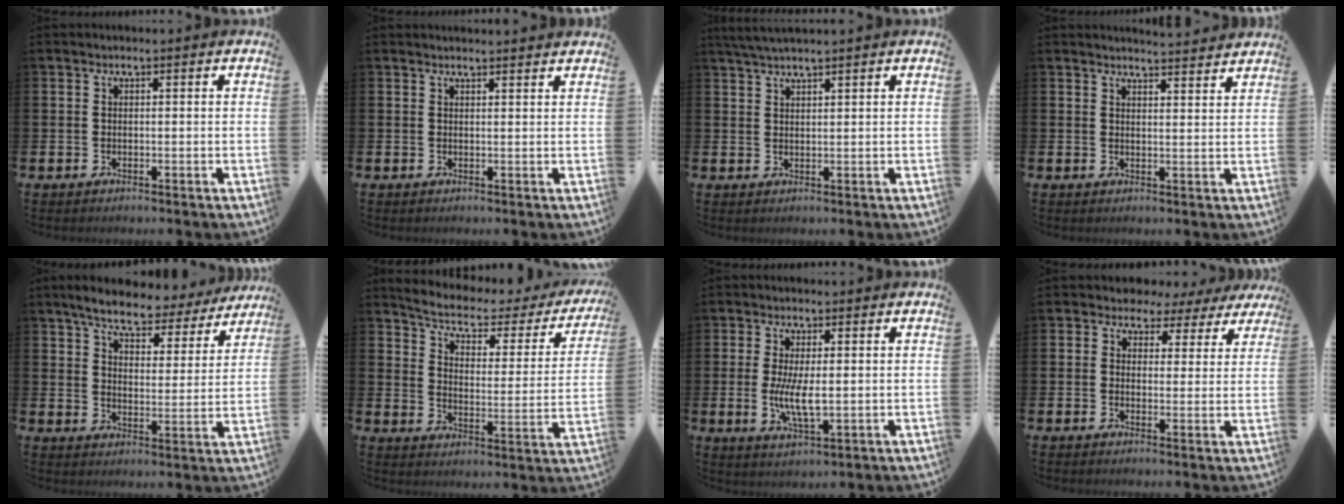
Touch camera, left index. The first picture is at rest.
{"total": 1.3, "force": [1.3, -0.1, -0.1], "torque": [0.008, -0.010, 0.023]}
{"total": 2.7, "force": [2.5, 0.0, 1.1], "torque": [-0.033, 0.001, 0.048]}
{"total": 3.4, "force": [3.4, -0.3, -0.2], "torque": [0.005, -0.028, 0.059]}
{"total": 6.4, "force": [6.0, 1.4, 1.9], "torque": [-0.062, -0.034, 0.101]}
{"total": 4.9, "force": [4.1, 1.6, 2.2], "torque": [-0.062, -0.034, 0.058]}
{"total": 5.3, "force": [0.3, 1.9, 5.0], "torque": [-0.086, -0.001, 0.003]}
{"total": 3.0, "force": [1.9, 2.3, 0.1], "torque": [-0.009, -0.014, 0.026]}